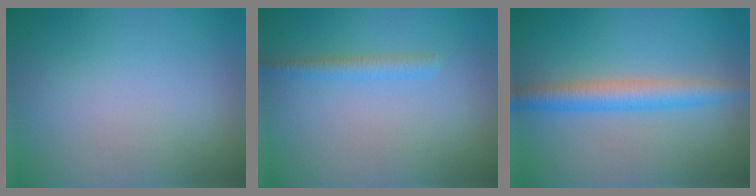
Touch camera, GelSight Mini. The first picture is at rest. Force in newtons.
{"total": 1.6, "press": 1.6, "slide": 0.0}
{"total": 3.9, "press": 3.9, "slide": 0.0}